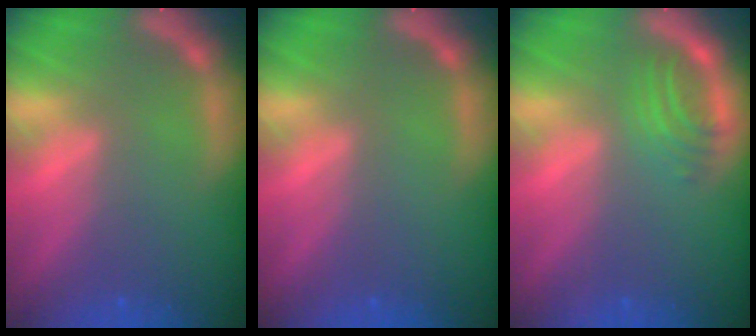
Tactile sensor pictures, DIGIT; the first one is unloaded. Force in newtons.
{"total": 0.0}
{"total": 2.9}